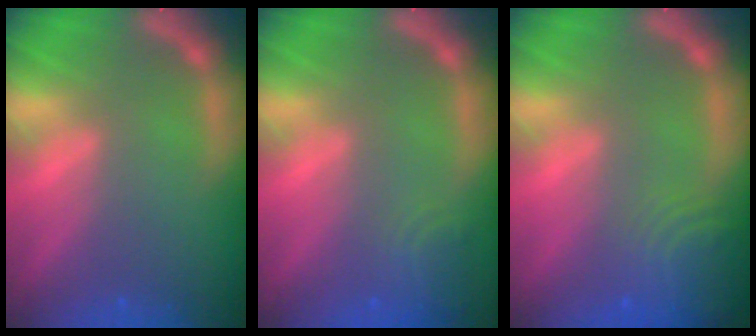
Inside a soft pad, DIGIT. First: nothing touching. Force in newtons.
{"total": 2.9}
{"total": 6.6}